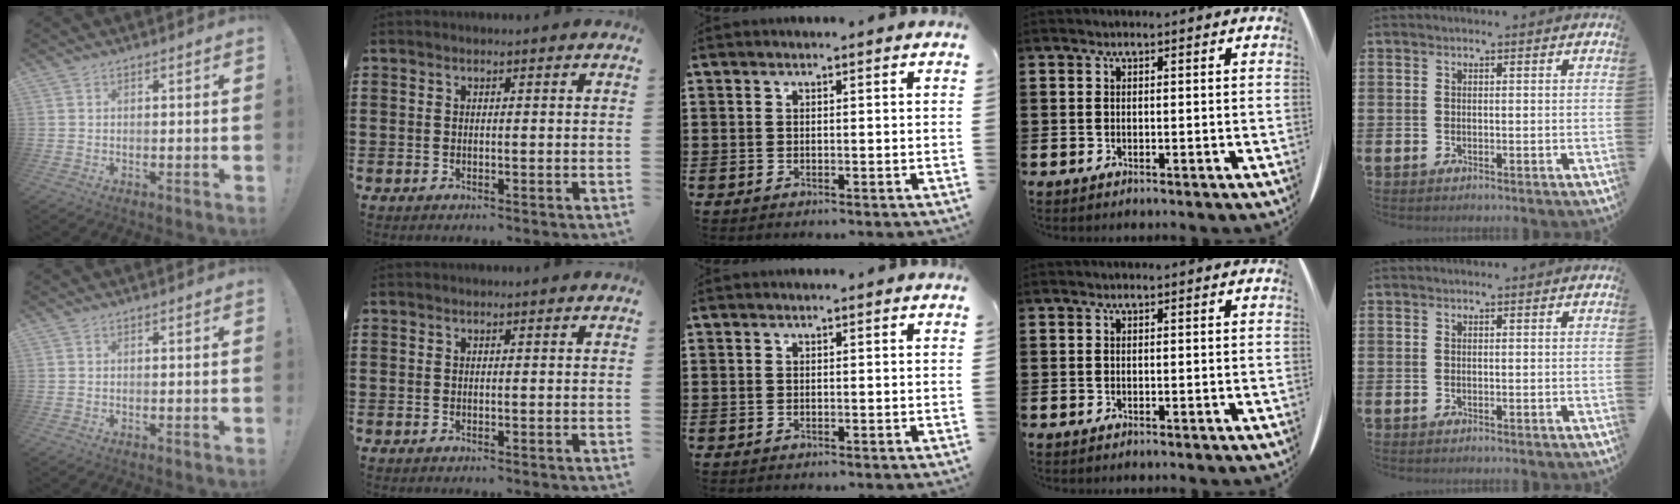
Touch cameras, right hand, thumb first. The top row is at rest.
{}